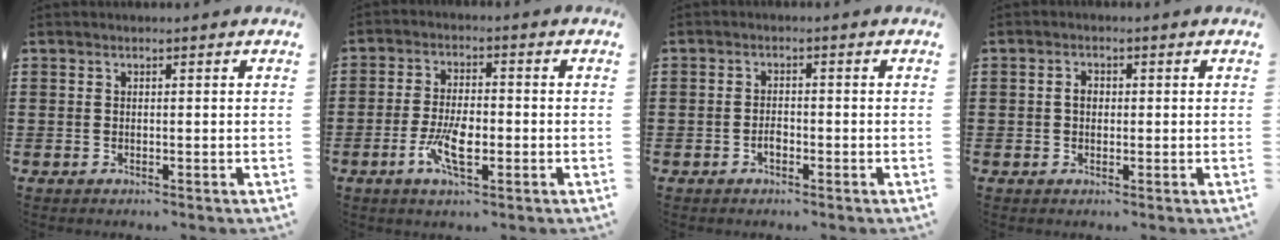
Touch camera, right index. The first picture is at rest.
{"total": 6.6, "force": [-2.1, 2.6, 5.7], "torque": [-0.120, -0.004, -0.041]}
{"total": 1.7, "force": [-0.9, 0.9, 1.1], "torque": [-0.022, 0.000, -0.017]}
{"total": 1.9, "force": [0.0, 1.3, 1.5], "torque": [-0.029, 0.007, -0.001]}